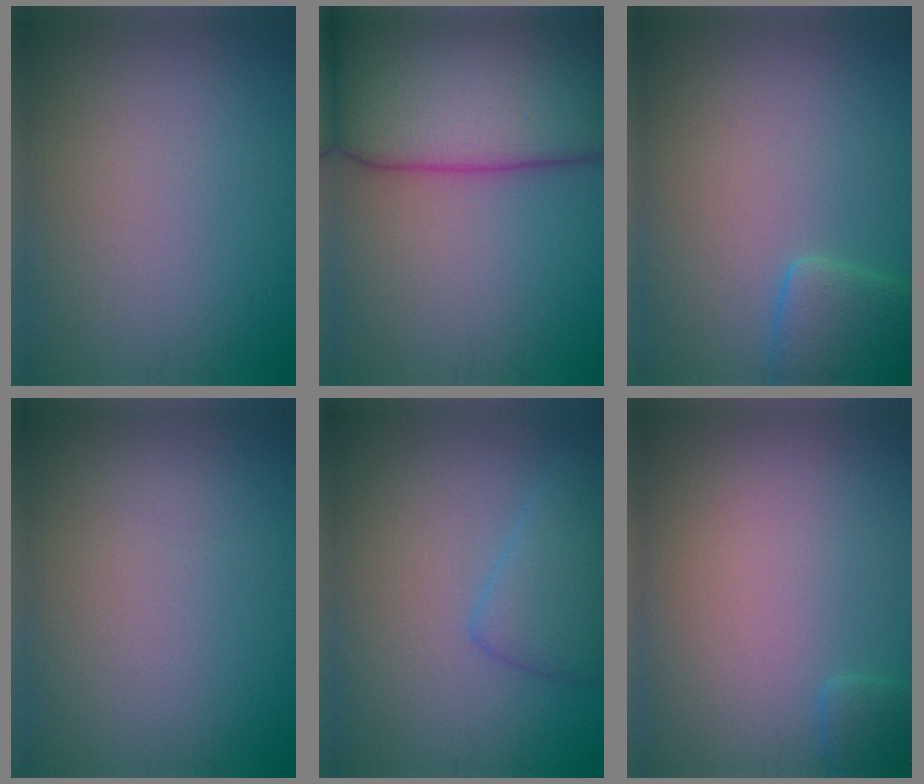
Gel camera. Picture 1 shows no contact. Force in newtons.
{"total": 14.0, "press": 14.0, "slide": 0.8}
{"total": 2.8, "press": 2.8, "slide": 0.2}
{"total": 0.0}
{"total": 2.8, "press": 2.8, "slide": 0.2}
{"total": 1.1, "press": 1.1, "slide": 0.2}